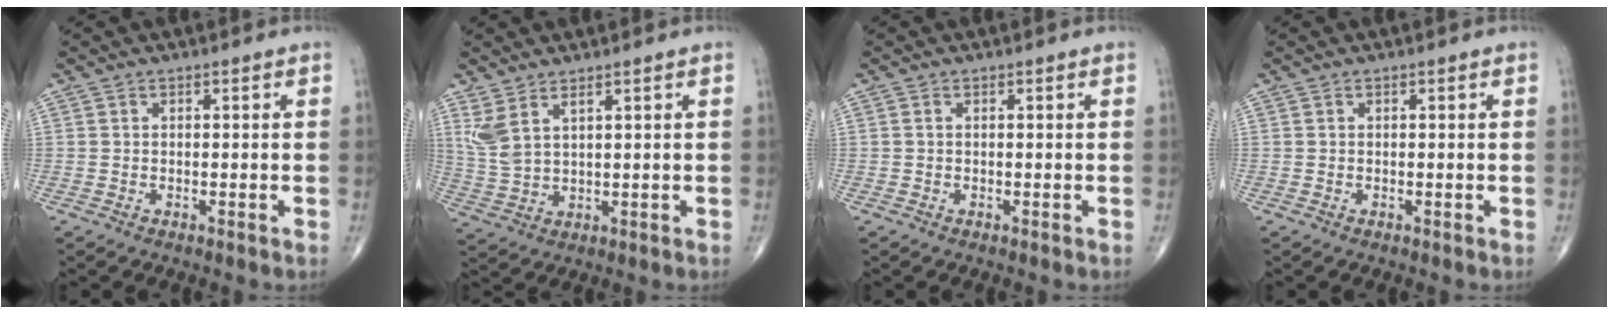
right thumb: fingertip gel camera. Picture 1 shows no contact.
{"total": 5.6, "force": [3.2, 2.0, 4.1], "torque": [-0.098, -0.015, 0.078]}
{"total": 0.0}
{"total": 0.0}